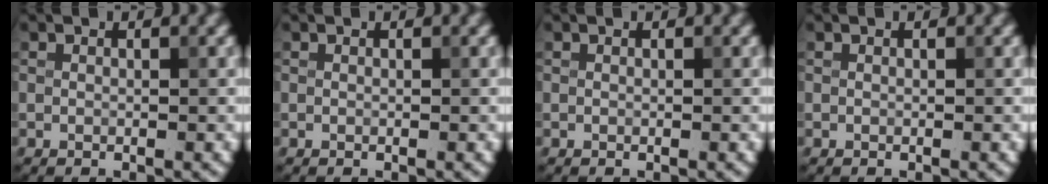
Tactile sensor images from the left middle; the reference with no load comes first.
{"total": 0.0}
{"total": 0.0}
{"total": 0.0}